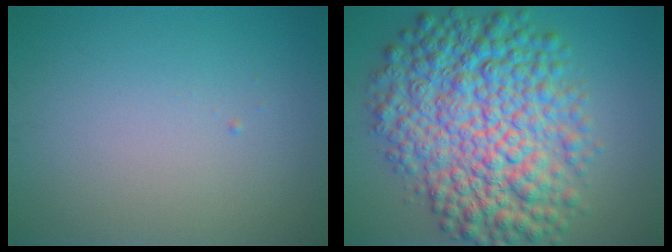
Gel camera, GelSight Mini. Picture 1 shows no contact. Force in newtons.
{"total": 11.8, "press": 11.8, "slide": 0.0}